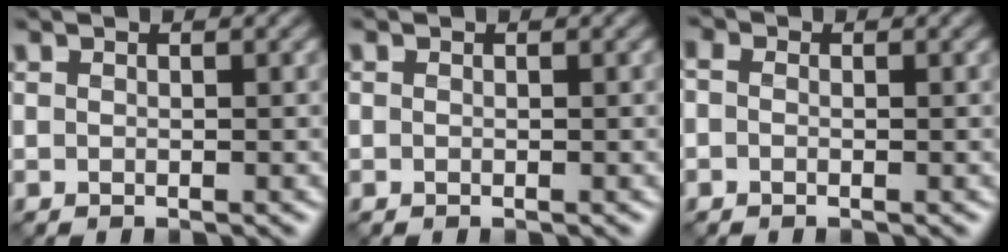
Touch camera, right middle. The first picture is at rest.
{"total": 0.0}
{"total": 1.1, "force": [0.0, 0.9, 0.7], "torque": [-0.017, 0.001, -0.011]}